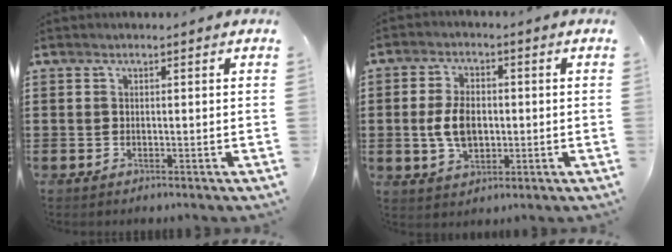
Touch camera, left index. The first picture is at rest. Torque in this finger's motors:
{"motor_torque": [1.36, 0.78, 0.63, 0.17]}